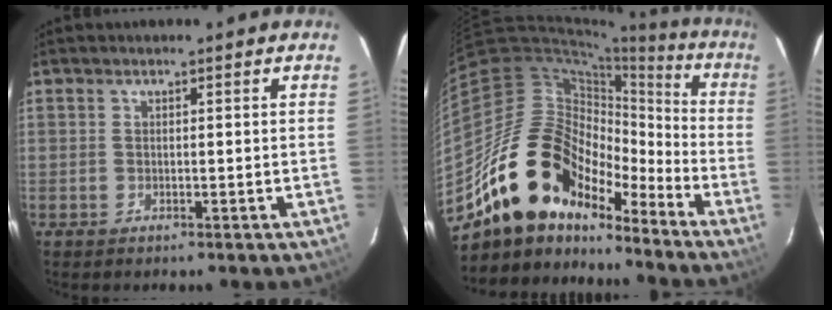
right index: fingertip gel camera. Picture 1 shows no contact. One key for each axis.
{"total": 21.5, "fx": -14.5, "fy": 12.6, "fz": 9.6, "tx": -0.183, "ty": 0.034, "tz": -0.249}